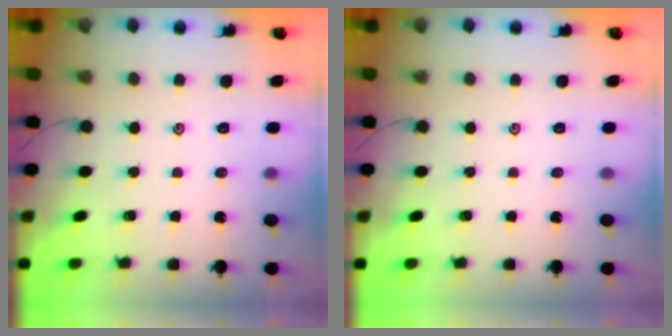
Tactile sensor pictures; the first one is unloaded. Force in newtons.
{"total": 0.0}